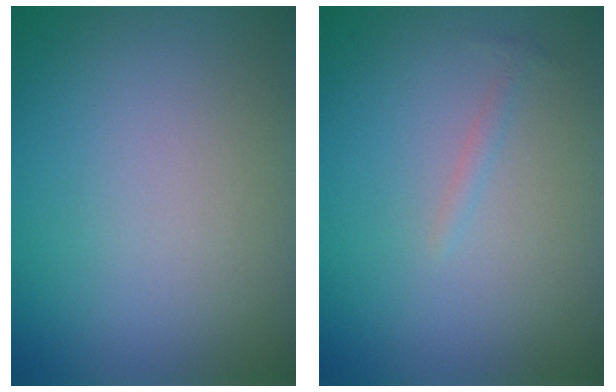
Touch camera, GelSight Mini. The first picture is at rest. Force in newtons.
{"total": 0.7, "press": 0.7, "slide": 0.1}